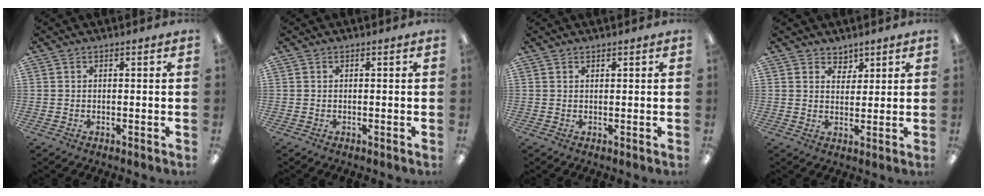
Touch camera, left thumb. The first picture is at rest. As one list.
[{"total": 0.0}, {"total": 0.6, "force": [0.5, 0.0, 0.1], "torque": [-0.001, 0.001, 0.010]}, {"total": 3.7, "force": [3.0, 2.2, -0.1], "torque": [0.008, -0.017, 0.052]}]